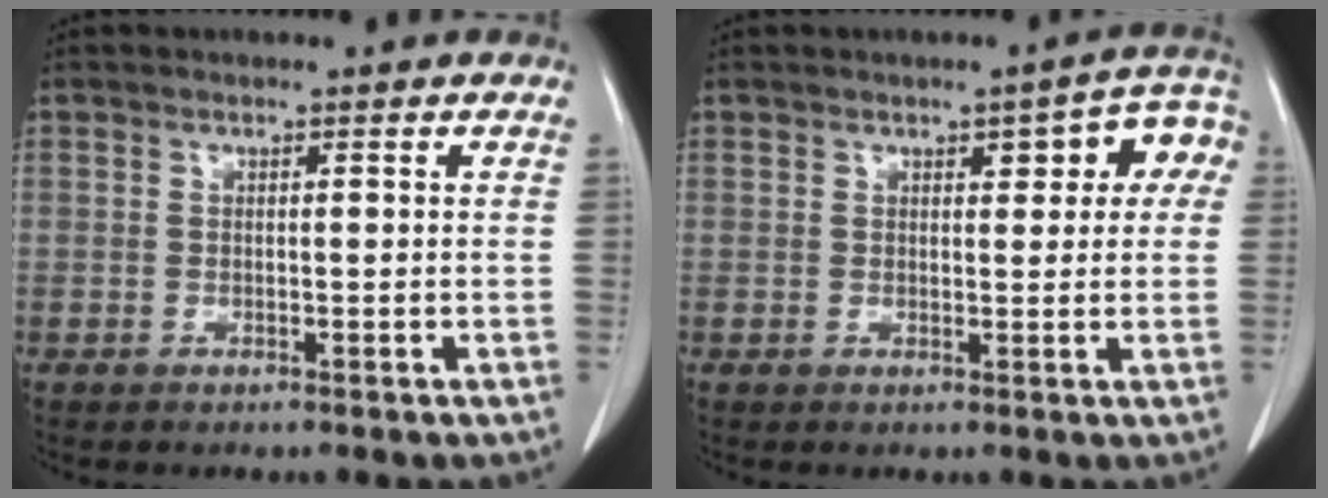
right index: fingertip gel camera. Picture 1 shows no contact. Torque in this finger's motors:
{"motor_torque": [0.20, 0.32, 0.10, 0.01]}